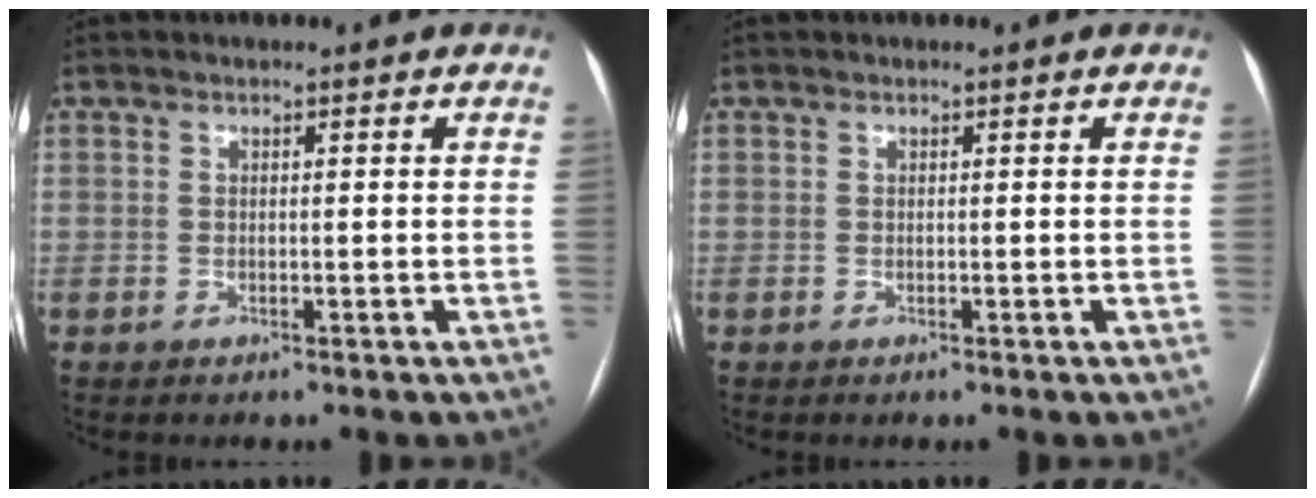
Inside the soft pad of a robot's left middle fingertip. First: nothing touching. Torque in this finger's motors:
{"motor_torque": [0.01, -0.19, 0.01, 0.00]}